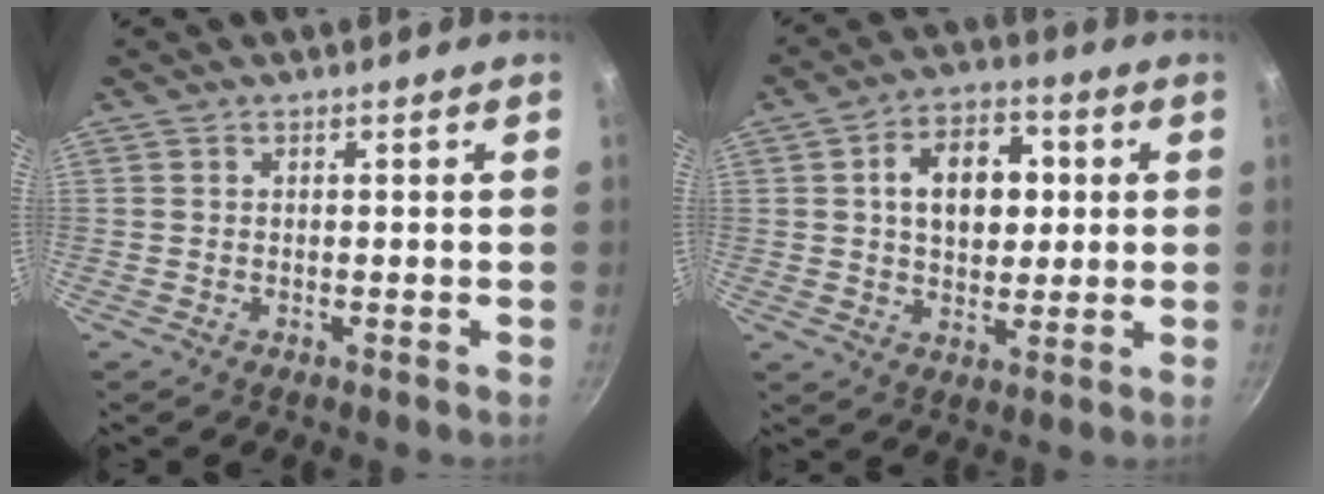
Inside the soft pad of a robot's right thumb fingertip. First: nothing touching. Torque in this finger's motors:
{"motor_torque": [-0.24, 0.56, 0.29, 0.14, 0.06]}